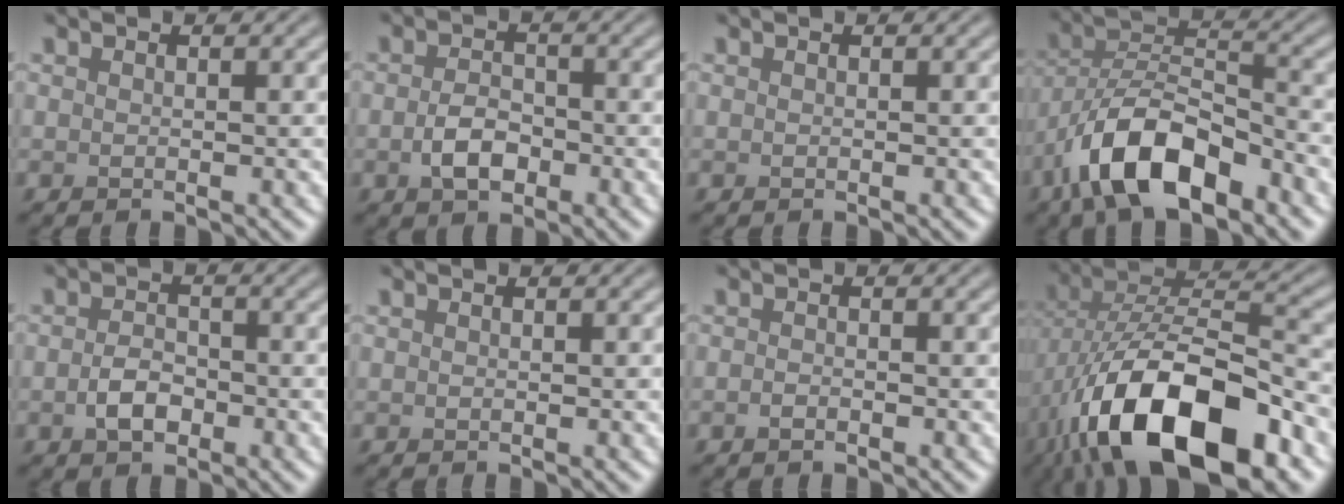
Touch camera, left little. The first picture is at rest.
{"total": 3.1, "force": [-1.2, 1.9, 2.1], "torque": [-0.040, -0.002, -0.027]}
{"total": 0.0}
{"total": 9.1, "force": [-5.7, 3.4, 6.2], "torque": [-0.105, 0.013, -0.112]}
{"total": 2.7, "force": [-1.1, 1.7, 1.8], "torque": [-0.033, -0.001, -0.027]}
{"total": 0.0}
{"total": 0.8, "force": [-0.6, 0.3, 0.4], "torque": [-0.007, 0.000, -0.017]}
{"total": 15.5, "force": [-7.9, 6.6, 11.6], "torque": [-0.205, -0.008, -0.142]}